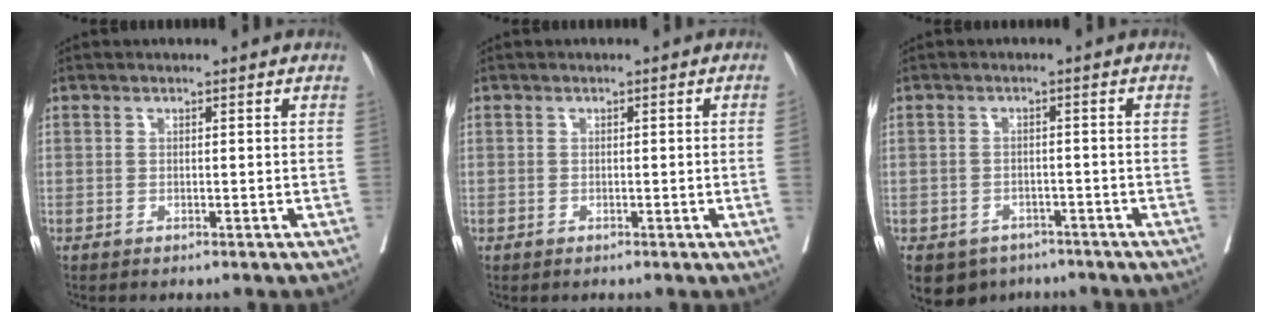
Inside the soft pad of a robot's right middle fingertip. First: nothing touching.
{"total": 1.2, "force": [-0.3, -0.4, 1.1], "torque": [-0.015, 0.001, -0.003]}
{"total": 7.5, "force": [-5.2, 5.1, 1.8], "torque": [-0.029, 0.000, -0.073]}